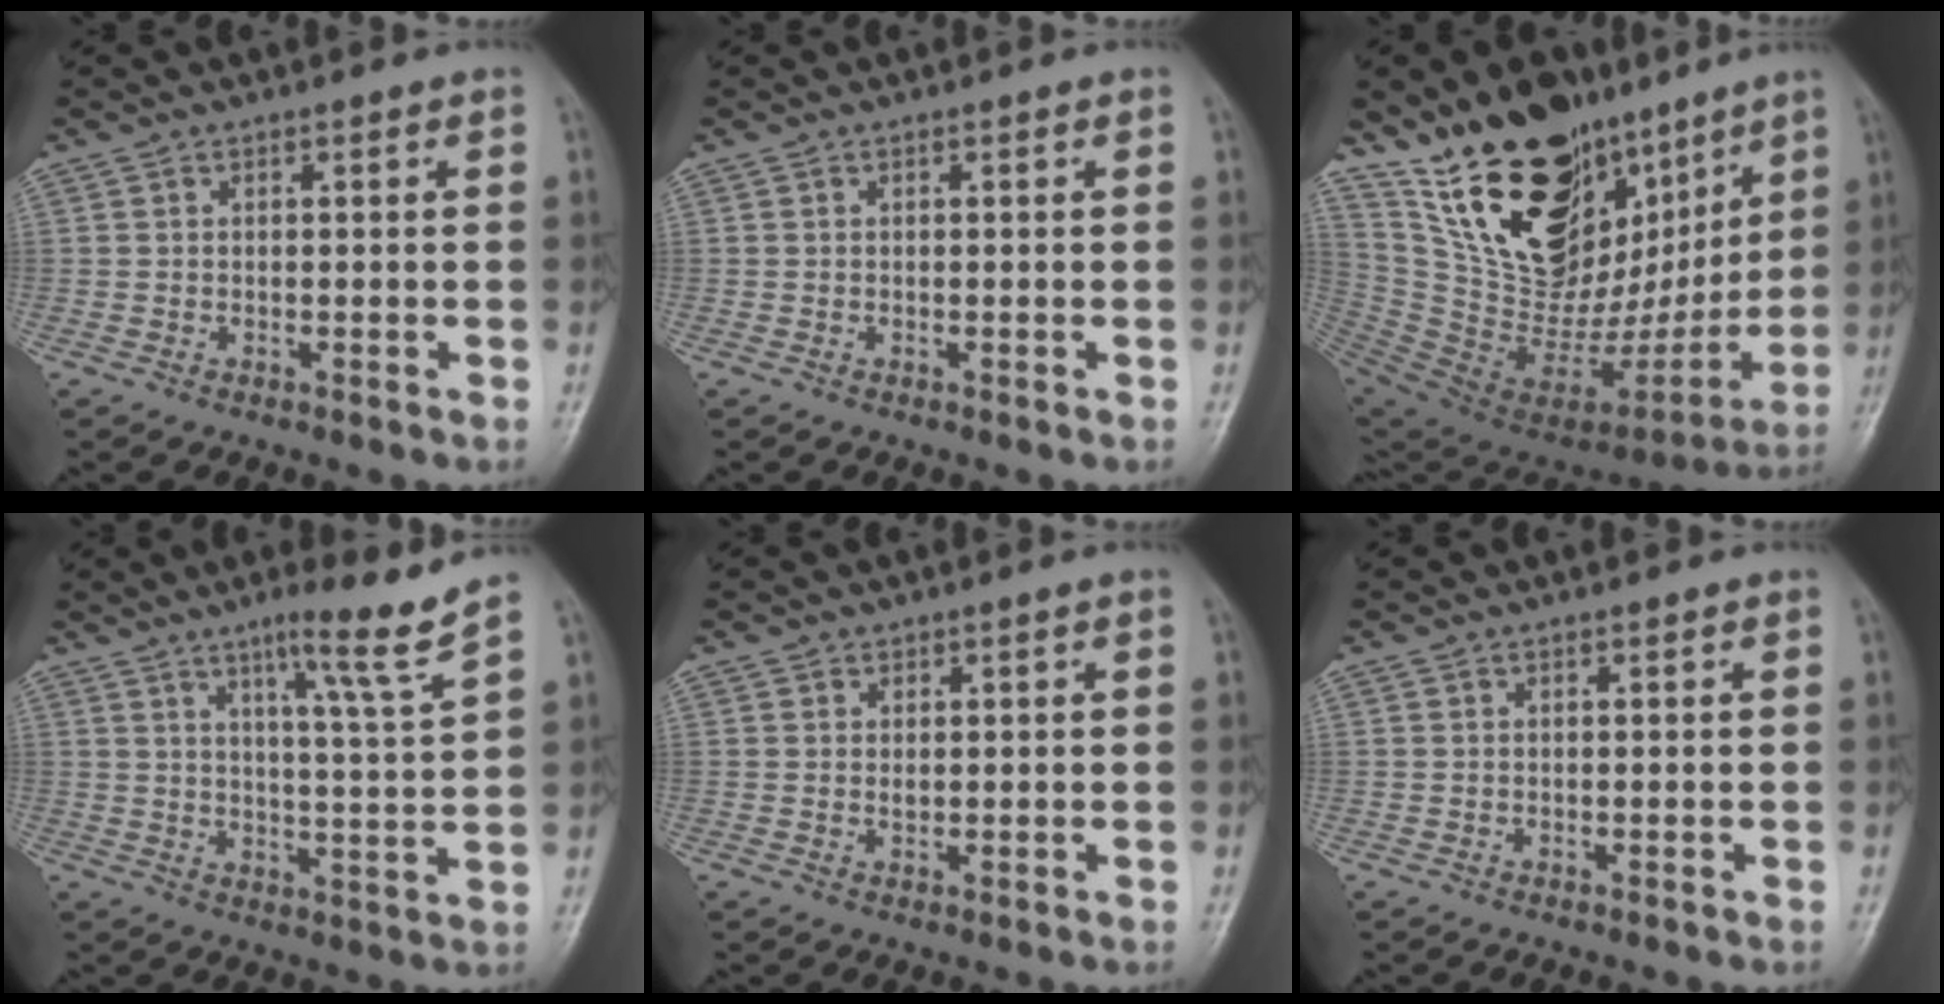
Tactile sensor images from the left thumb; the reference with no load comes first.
{"total": 0.0}
{"total": 31.1, "force": [16.8, 17.6, 19.5], "torque": [-0.268, -0.045, 0.299]}
{"total": 8.9, "force": [6.0, -1.1, 6.4], "torque": [-0.096, -0.048, 0.097]}
{"total": 1.2, "force": [0.4, 0.9, 0.7], "torque": [-0.005, 0.001, 0.007]}
{"total": 0.0}